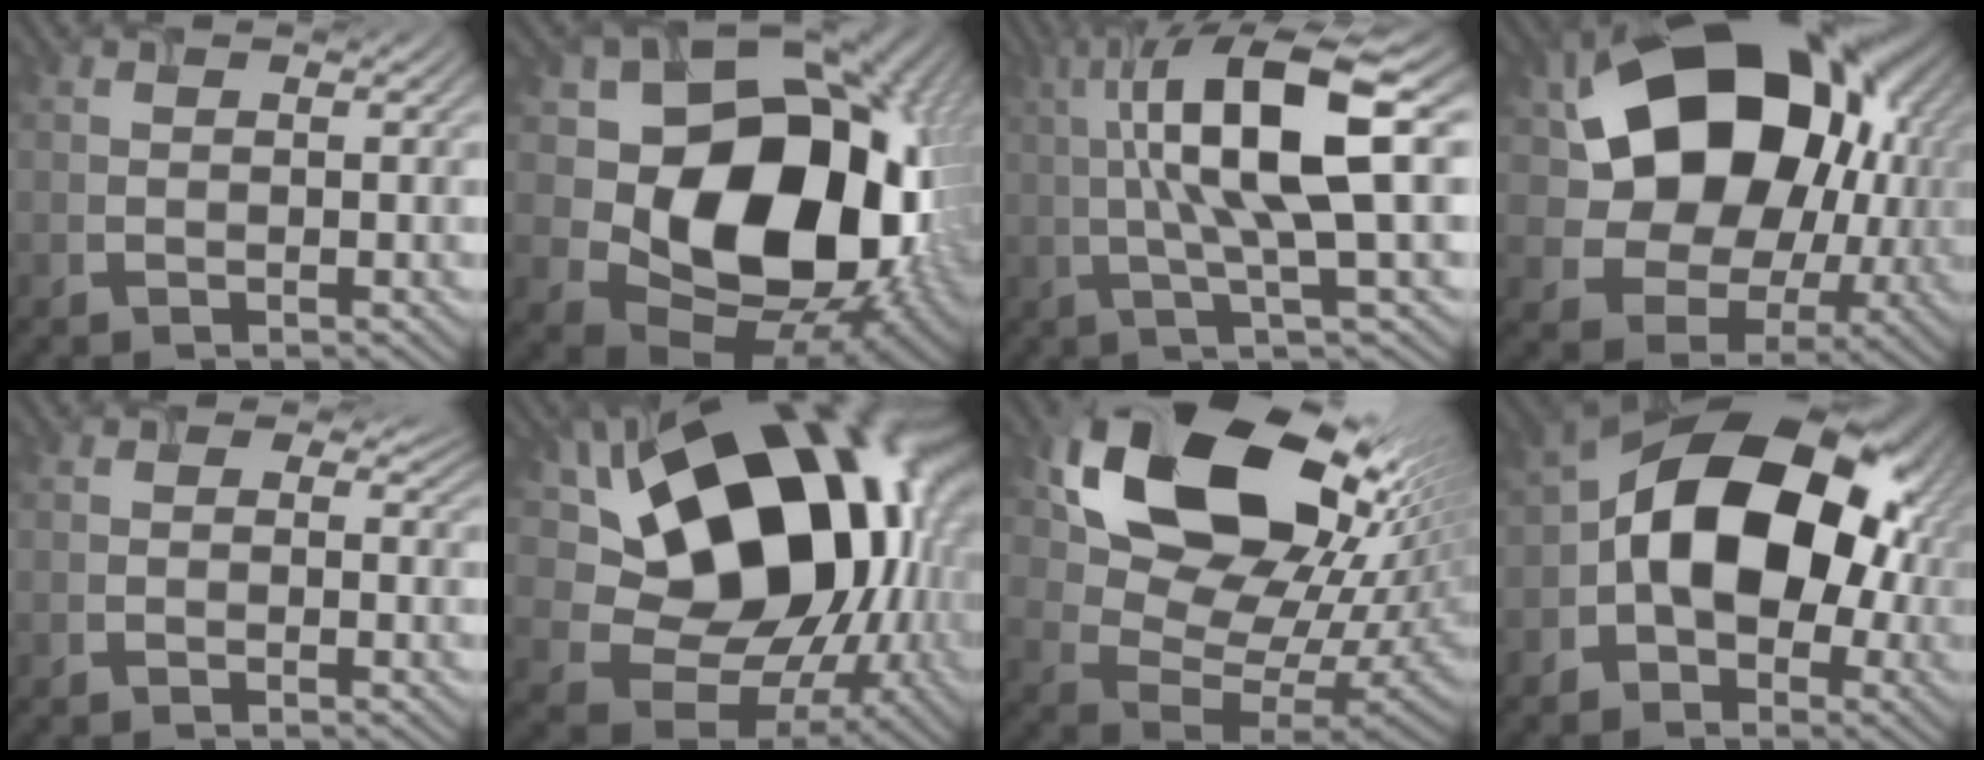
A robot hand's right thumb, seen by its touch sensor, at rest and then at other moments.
{"total": 20.3, "force": [2.4, 15.3, 13.2], "torque": [-0.220, -0.039, 0.079]}
{"total": 12.5, "force": [2.0, 2.5, 12.0], "torque": [-0.211, 0.019, 0.035]}
{"total": 17.6, "force": [4.2, 13.1, 10.9], "torque": [-0.178, -0.007, 0.091]}
{"total": 1.7, "force": [0.4, 1.4, 0.9], "torque": [-0.018, -0.001, -0.006]}
{"total": 20.4, "force": [4.2, 14.3, 13.8], "torque": [-0.237, -0.020, 0.098]}
{"total": 18.2, "force": [8.9, 11.4, 11.0], "torque": [-0.215, 0.003, 0.175]}
{"total": 14.7, "force": [-0.5, 9.7, 11.0], "torque": [-0.155, 0.018, -0.023]}